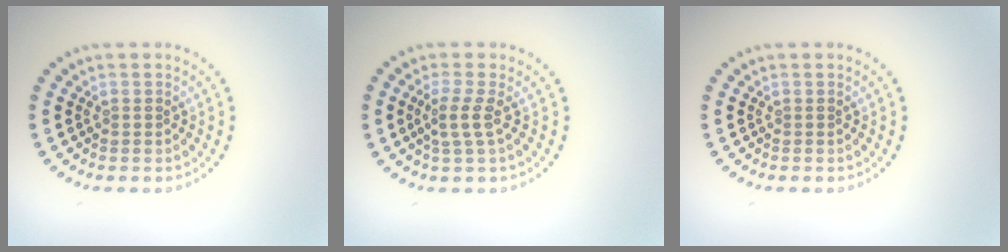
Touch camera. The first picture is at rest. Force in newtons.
{"total": 2.1, "press": 1.7, "slide": 1.3}
{"total": 0.0}